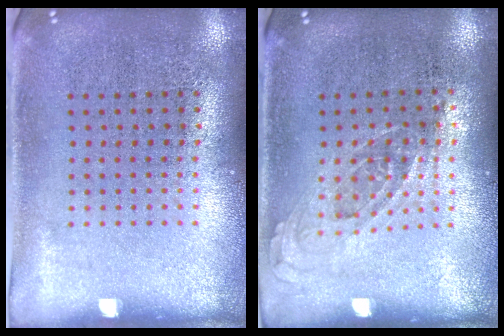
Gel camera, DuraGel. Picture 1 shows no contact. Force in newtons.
{"total": 0.8, "press": 0.8, "slide": 0.3}